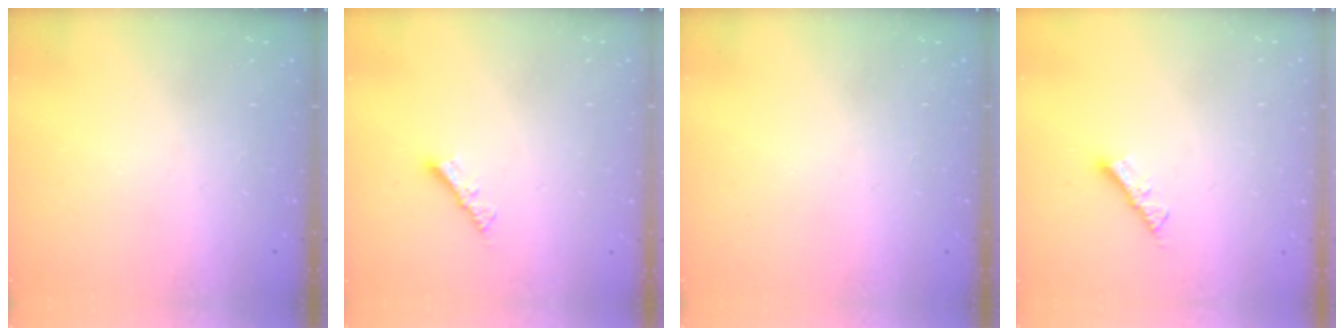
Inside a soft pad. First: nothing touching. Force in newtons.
{"total": 4.2, "press": 4.2, "slide": 0.3}
{"total": 0.0}
{"total": 5.5, "press": 5.4, "slide": 0.4}